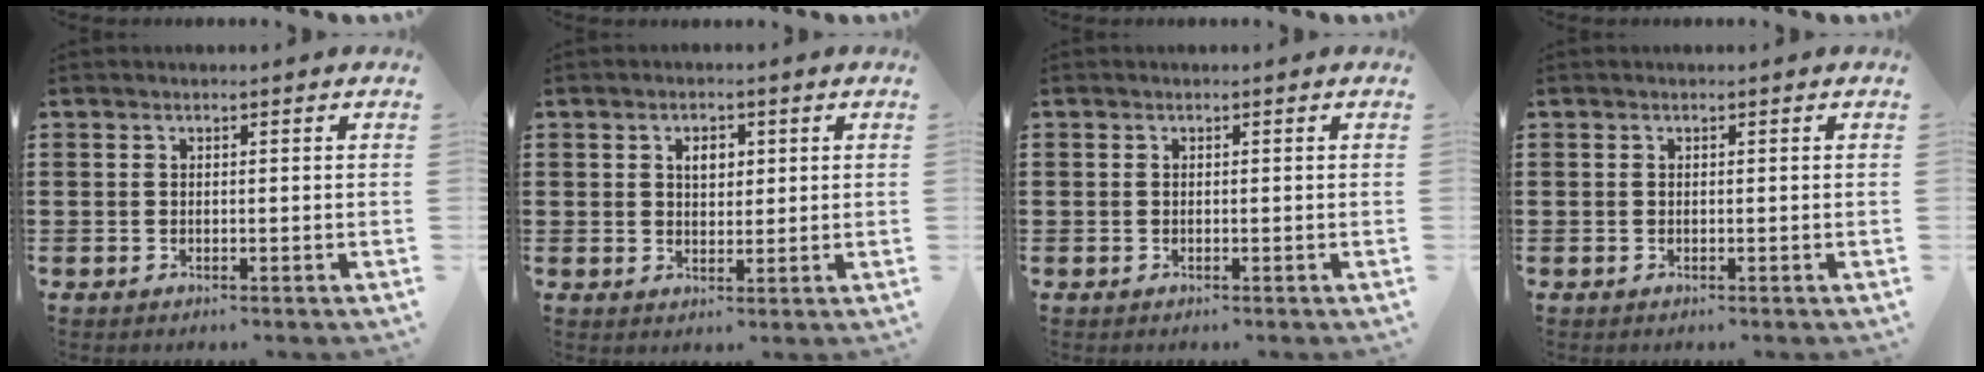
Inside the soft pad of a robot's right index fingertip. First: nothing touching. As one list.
[{"total": 2.7, "force": [0.8, 1.8, 1.9], "torque": [-0.036, 0.006, 0.011]}, {"total": 0.0}, {"total": 0.0}]